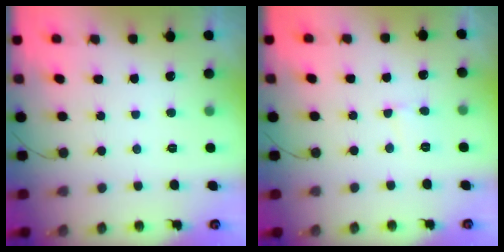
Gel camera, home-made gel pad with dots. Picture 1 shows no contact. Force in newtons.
{"total": 3.5, "press": 3.5, "slide": 0.3}